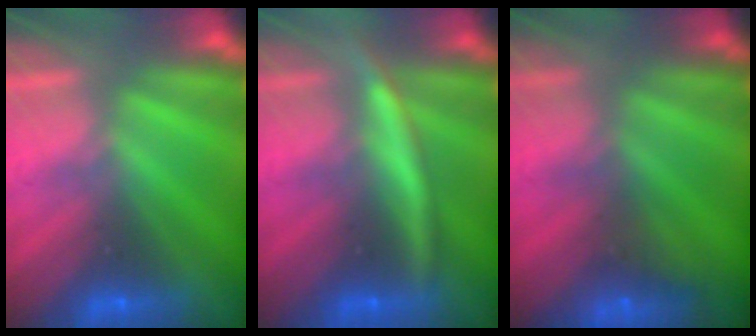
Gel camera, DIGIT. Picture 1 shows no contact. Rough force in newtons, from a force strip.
{"total": 2.9}
{"total": 4.0}